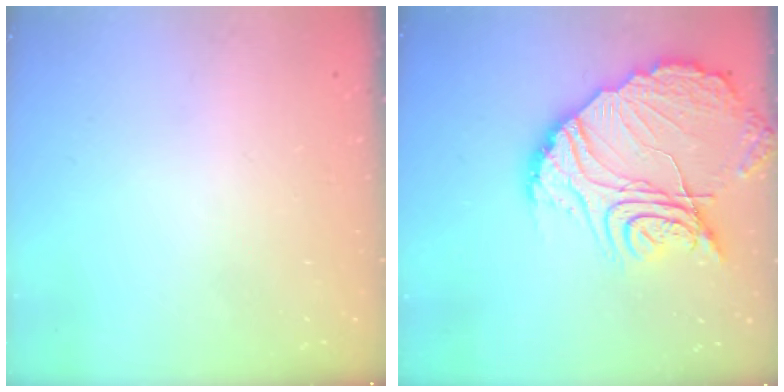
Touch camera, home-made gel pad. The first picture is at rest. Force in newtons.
{"total": 20.3, "press": 20.2, "slide": 1.7}